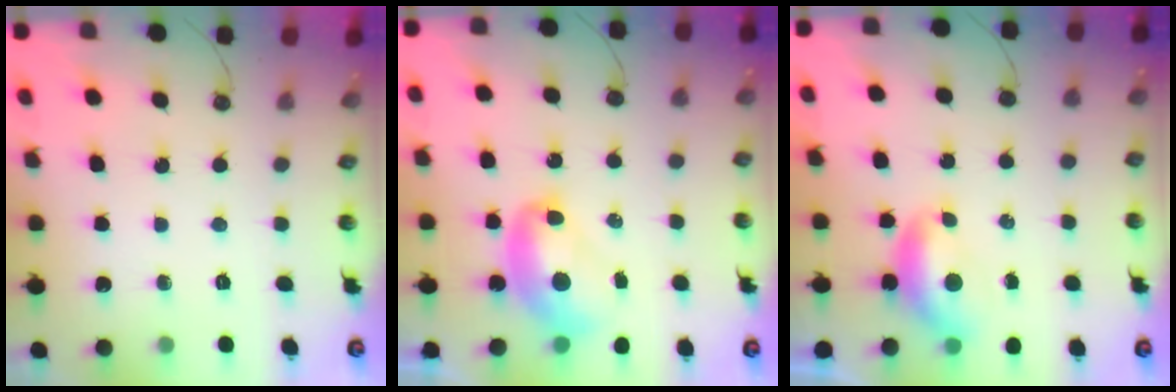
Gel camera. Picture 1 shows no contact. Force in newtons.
{"total": 3.6, "press": 3.6, "slide": 0.2}
{"total": 0.6, "press": 0.0, "slide": 0.6}